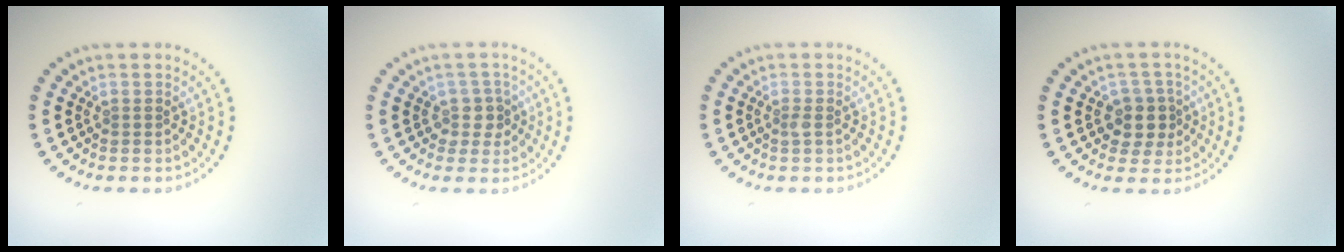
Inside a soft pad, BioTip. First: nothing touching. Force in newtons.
{"total": 2.0, "press": 1.7, "slide": 1.2}
{"total": 0.6, "press": 0.5, "slide": 0.2}
{"total": 2.8, "press": 2.5, "slide": 1.2}